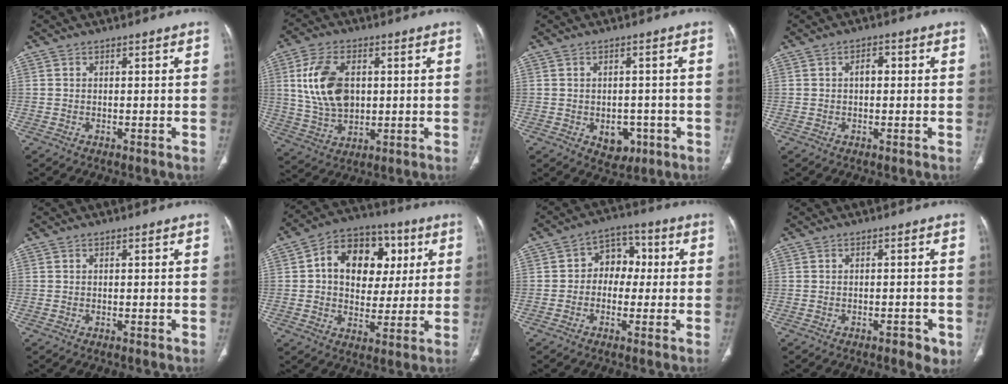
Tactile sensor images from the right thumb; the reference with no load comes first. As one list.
[{"total": 12.7, "force": [2.3, 8.1, 9.6], "torque": [-0.177, -0.003, 0.050]}, {"total": 5.2, "force": [-1.7, 3.9, 3.1], "torque": [-0.019, 0.008, -0.010]}, {"total": 2.2, "force": [0.2, 1.4, 1.7], "torque": [-0.026, 0.010, 0.000]}, {"total": 0.0}, {"total": 16.3, "force": [3.5, 12.1, 10.3], "torque": [-0.111, 0.012, 0.051]}, {"total": 7.6, "force": [0.1, 5.9, 4.8], "torque": [-0.028, 0.029, -0.012]}, {"total": 3.2, "force": [-1.5, 1.3, 2.5], "torque": [-0.030, 0.004, -0.013]}]